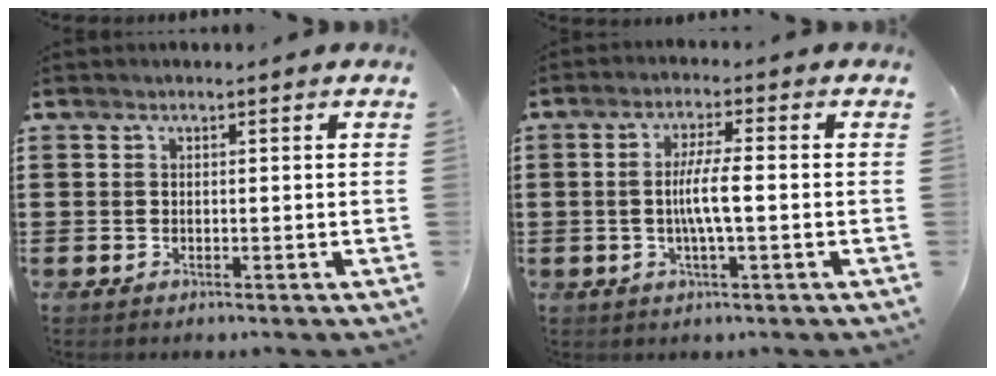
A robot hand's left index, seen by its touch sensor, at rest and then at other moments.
{"total": 5.3, "force": [-0.7, 0.5, 5.3], "torque": [-0.100, -0.003, -0.017]}